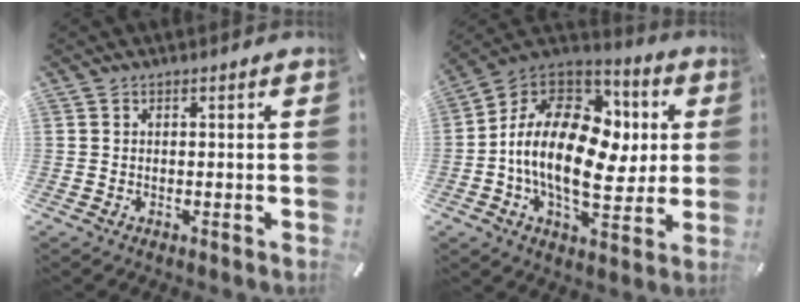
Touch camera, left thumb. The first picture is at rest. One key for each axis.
{"total": 19.7, "fx": -0.5, "fy": 12.9, "fz": 14.9, "tx": -0.285, "ty": -0.004, "tz": -0.009}